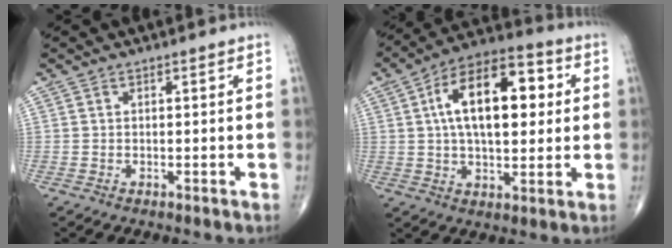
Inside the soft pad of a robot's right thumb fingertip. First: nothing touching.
{"total": 18.3, "force": [3.5, 9.4, 15.3], "torque": [-0.225, 0.020, 0.050]}